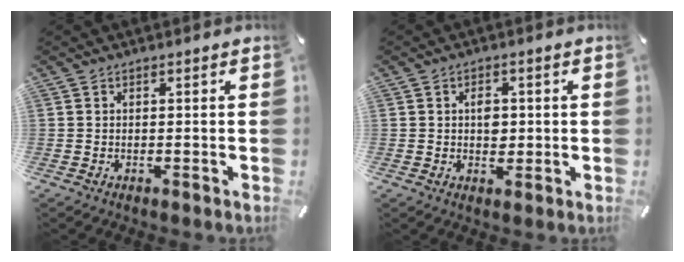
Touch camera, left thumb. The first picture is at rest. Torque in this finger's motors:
{"motor_torque": [0.36, 0.63, 0.31, -0.39, 0.00]}